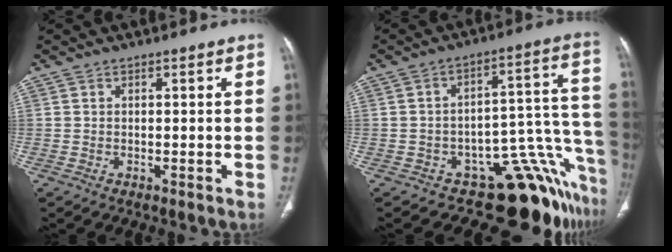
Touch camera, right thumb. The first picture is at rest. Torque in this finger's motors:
{"motor_torque": [1.22, -1.08, 0.40, -0.33, 0.08]}